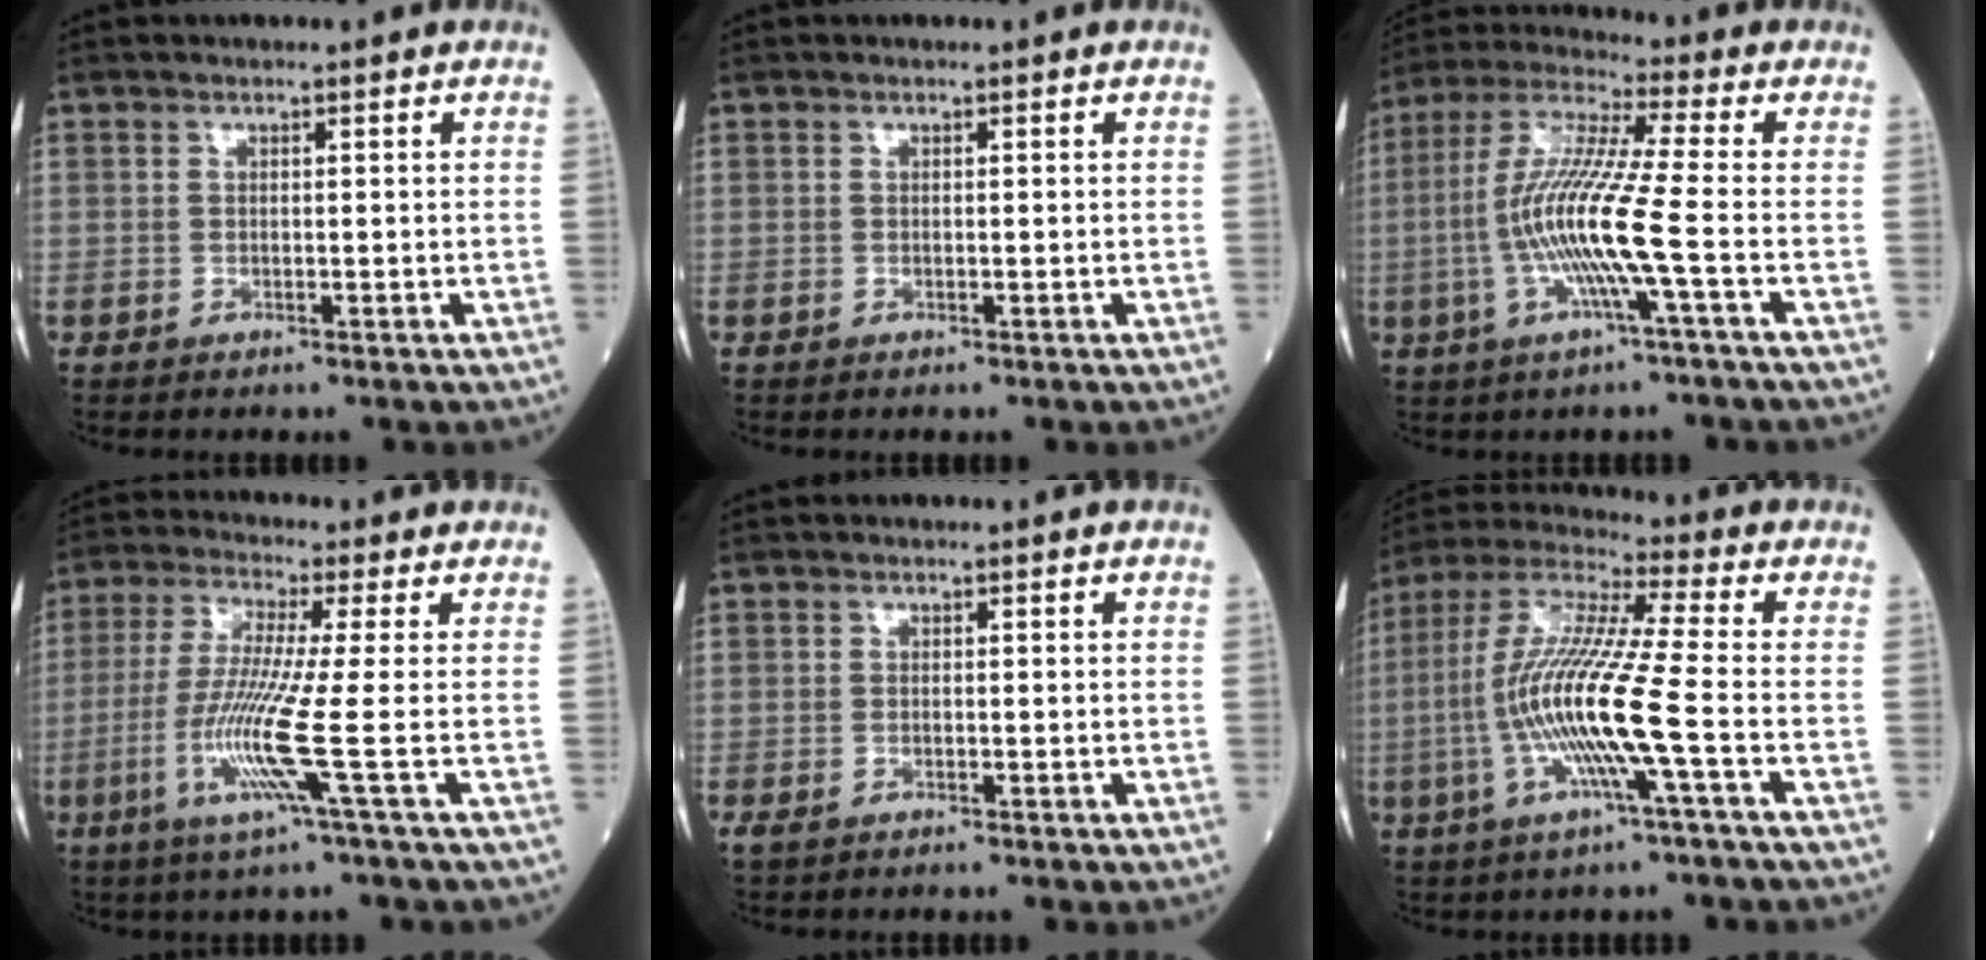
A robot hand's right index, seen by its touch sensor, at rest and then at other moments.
{"total": 0.0}
{"total": 12.9, "force": [-2.7, -0.8, 12.6], "torque": [-0.259, -0.003, -0.060]}
{"total": 9.7, "force": [-2.7, -1.9, 9.1], "torque": [-0.195, -0.021, -0.059]}
{"total": 1.1, "force": [-0.7, 0.3, 0.7], "torque": [-0.019, -0.003, -0.010]}
{"total": 15.0, "force": [-3.2, -0.6, 14.6], "torque": [-0.301, -0.004, -0.072]}